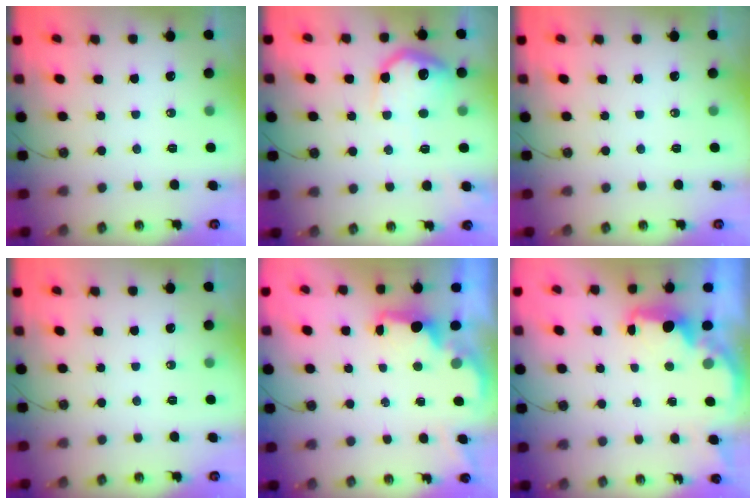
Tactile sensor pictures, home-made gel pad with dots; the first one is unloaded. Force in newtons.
{"total": 13.3, "press": 13.3, "slide": 0.5}
{"total": 0.0}
{"total": 0.0}
{"total": 1.8, "press": 1.6, "slide": 0.8}
{"total": 2.3, "press": 2.2, "slide": 0.7}